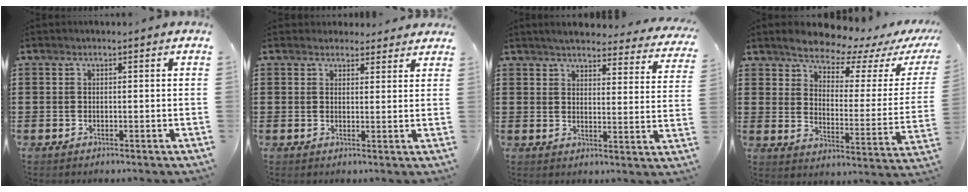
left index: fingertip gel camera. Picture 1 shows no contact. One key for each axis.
{"total": 2.7, "fx": 2.5, "fy": 1.1, "fz": 0.2, "tx": -0.002, "ty": -0.003, "tz": 0.046}
{"total": 4.3, "fx": 4.1, "fy": 0.0, "fz": 1.3, "tx": -0.035, "ty": -0.029, "tz": 0.066}
{"total": 6.7, "fx": 6.4, "fy": 1.1, "fz": 1.9, "tx": -0.056, "ty": -0.047, "tz": 0.107}